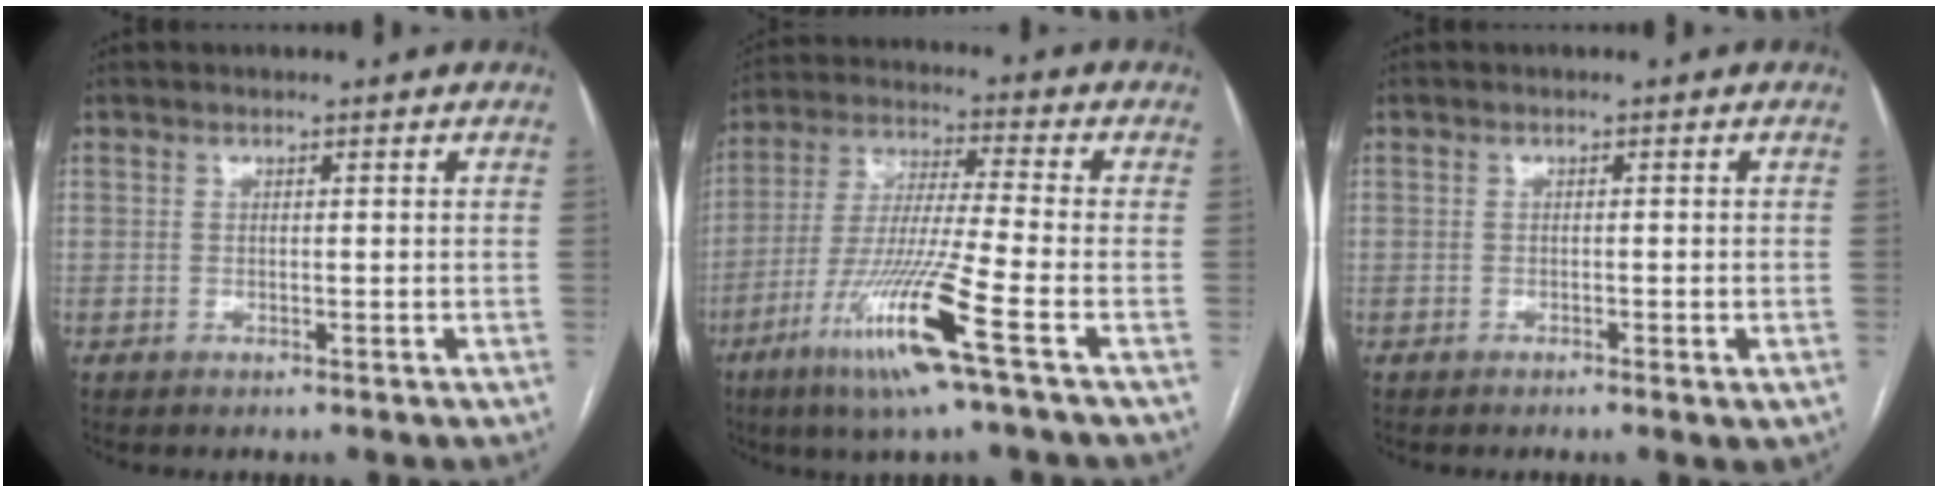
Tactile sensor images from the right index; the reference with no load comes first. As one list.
[{"total": 14.3, "force": [-7.0, -1.2, 12.4], "torque": [-0.253, -0.030, -0.133]}, {"total": 1.4, "force": [-0.7, 0.1, 1.2], "torque": [-0.018, -0.003, -0.009]}]